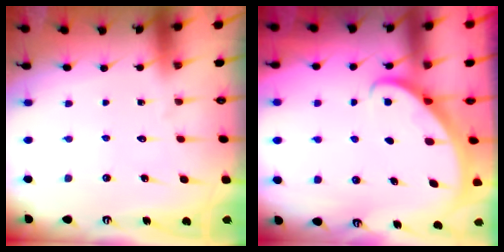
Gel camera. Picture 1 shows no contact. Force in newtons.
{"total": 2.7, "press": 2.7, "slide": 0.1}